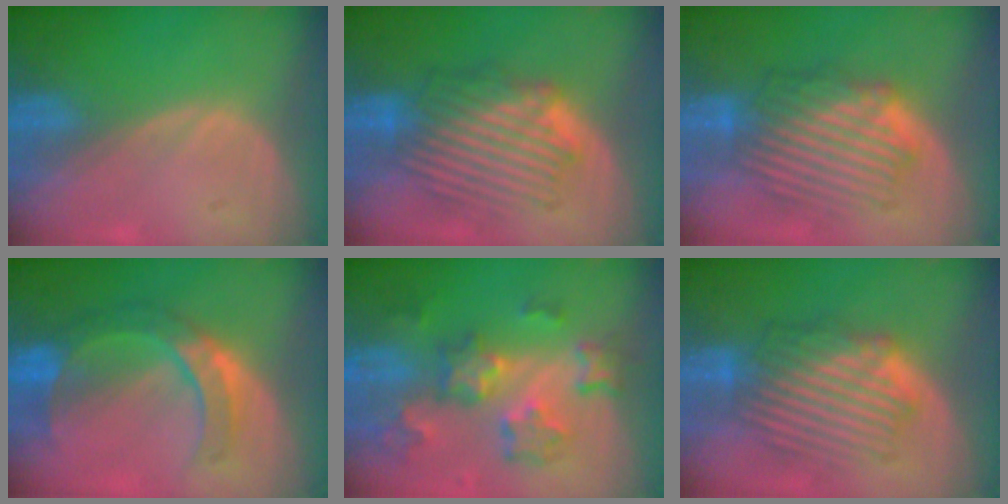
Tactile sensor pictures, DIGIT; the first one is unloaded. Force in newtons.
{"total": 8.8, "press": 8.3, "slide": 2.9}
{"total": 8.4, "press": 8.1, "slide": 2.2}
{"total": 7.1, "press": 7.0, "slide": 0.9}
{"total": 9.2, "press": 8.1, "slide": 4.3}
{"total": 8.4, "press": 8.1, "slide": 2.2}